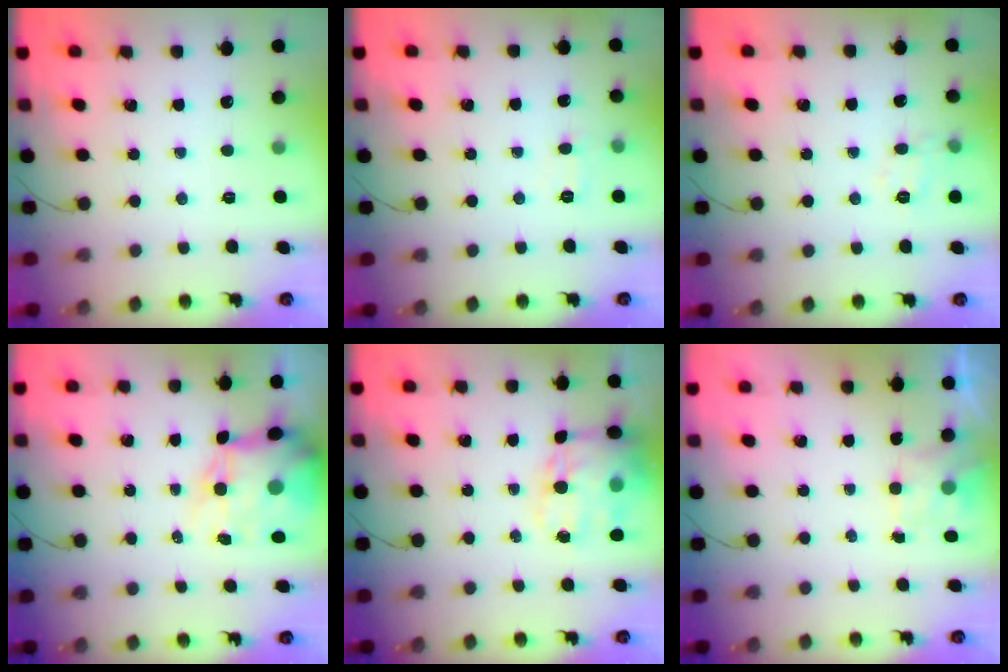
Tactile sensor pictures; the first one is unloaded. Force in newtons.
{"total": 5.0, "press": 4.9, "slide": 1.1}
{"total": 7.9, "press": 7.7, "slide": 1.4}
{"total": 12.1, "press": 11.6, "slide": 3.5}
{"total": 17.0, "press": 16.5, "slide": 3.9}
{"total": 2.0, "press": 1.6, "slide": 1.2}